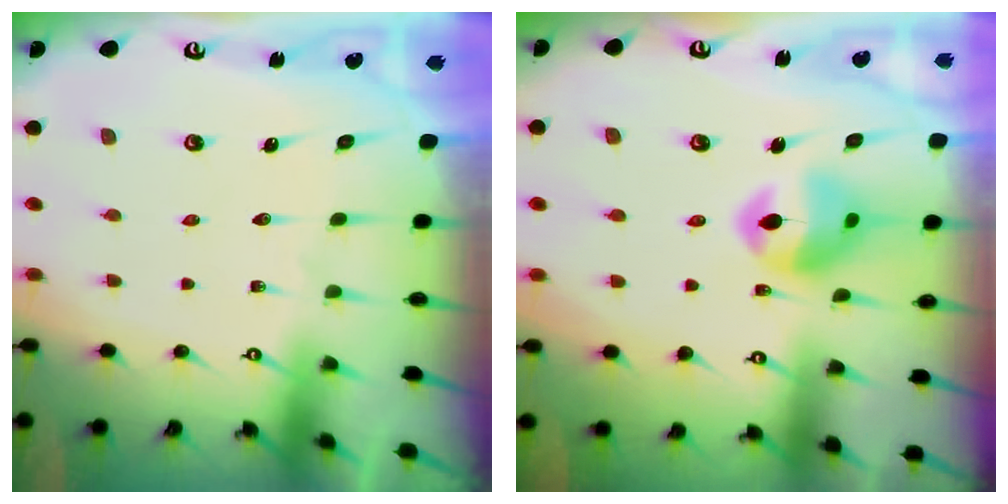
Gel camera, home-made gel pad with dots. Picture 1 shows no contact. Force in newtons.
{"total": 12.7, "press": 12.6, "slide": 1.5}